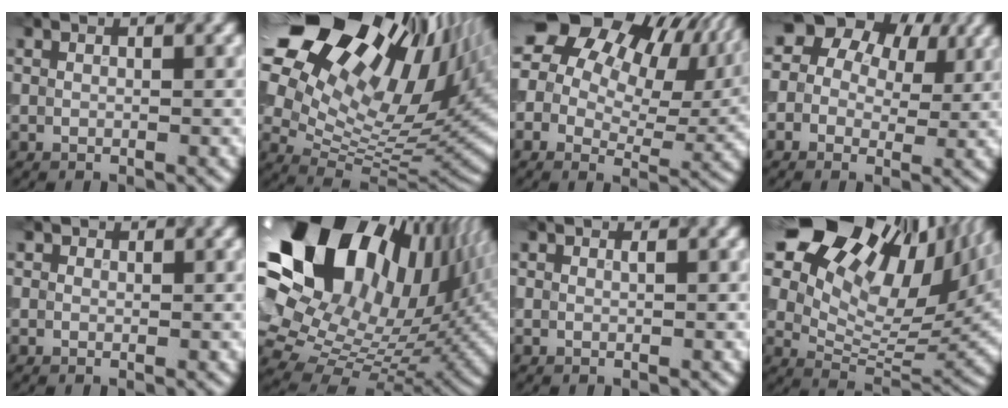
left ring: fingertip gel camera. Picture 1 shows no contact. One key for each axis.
{"total": 20.2, "fx": 11.3, "fy": 10.3, "fz": 13.2, "tx": -0.222, "ty": 0.038, "tz": 0.191}
{"total": 18.5, "fx": 6.5, "fy": 11.9, "fz": 12.6, "tx": -0.198, "ty": 0.031, "tz": 0.114}
{"total": 11.3, "fx": 4.6, "fy": 8.1, "fz": 6.4, "tx": -0.103, "ty": 0.045, "tz": 0.038}
{"total": 0.5, "fx": 0.2, "fy": 0.5, "fz": 0.1, "tx": 0.000, "ty": -0.006, "tz": -0.003}
{"total": 21.7, "fx": 8.6, "fy": 13.9, "fz": 14.3, "tx": -0.264, "ty": 0.017, "tz": 0.167}
{"total": 0.0}
{"total": 17.8, "fx": 9.8, "fy": 9.6, "fz": 11.3, "tx": -0.194, "ty": 0.034, "tz": 0.169}